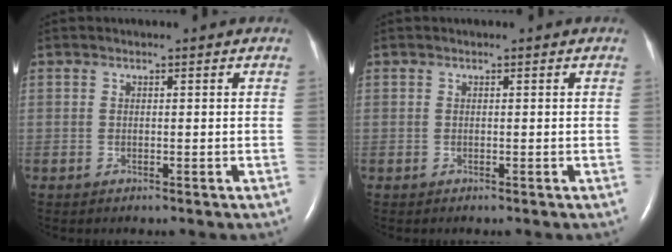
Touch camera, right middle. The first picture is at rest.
{"total": 0.0}